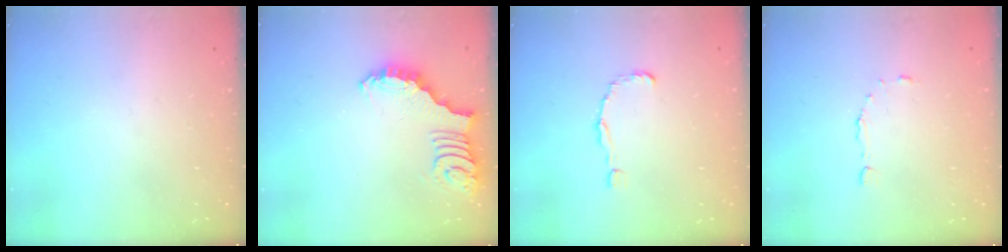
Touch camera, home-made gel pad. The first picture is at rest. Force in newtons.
{"total": 2.7, "press": 2.7, "slide": 0.5}
{"total": 1.5, "press": 1.5, "slide": 0.0}
{"total": 4.0, "press": 3.9, "slide": 0.3}